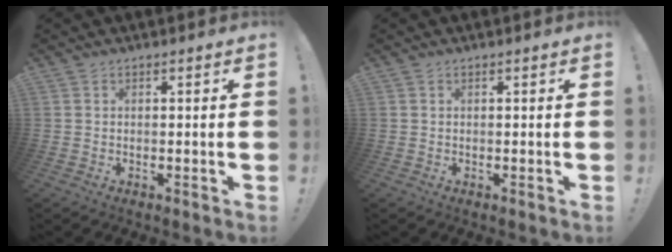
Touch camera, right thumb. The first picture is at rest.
{"total": 0.0}